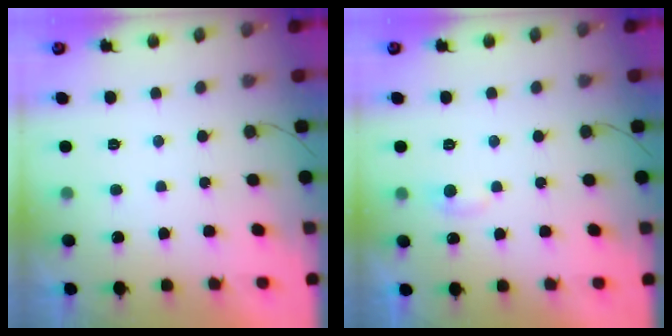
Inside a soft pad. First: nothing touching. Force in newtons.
{"total": 3.3, "press": 3.3, "slide": 0.4}